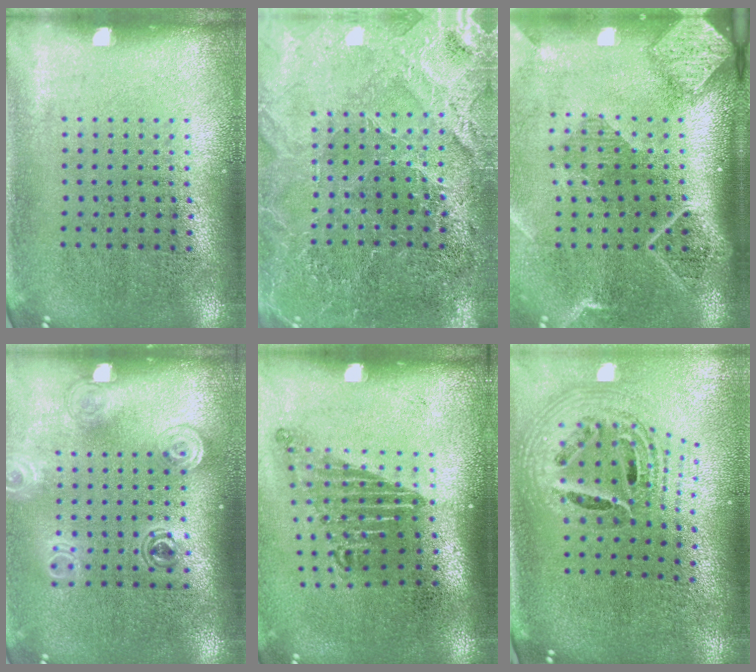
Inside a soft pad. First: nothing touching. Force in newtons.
{"total": 4.0, "press": 3.8, "slide": 1.3}
{"total": 2.7, "press": 2.0, "slide": 1.8}
{"total": 1.5, "press": 1.3, "slide": 0.8}
{"total": 1.6, "press": 1.1, "slide": 1.2}
{"total": 1.9, "press": 1.5, "slide": 1.2}